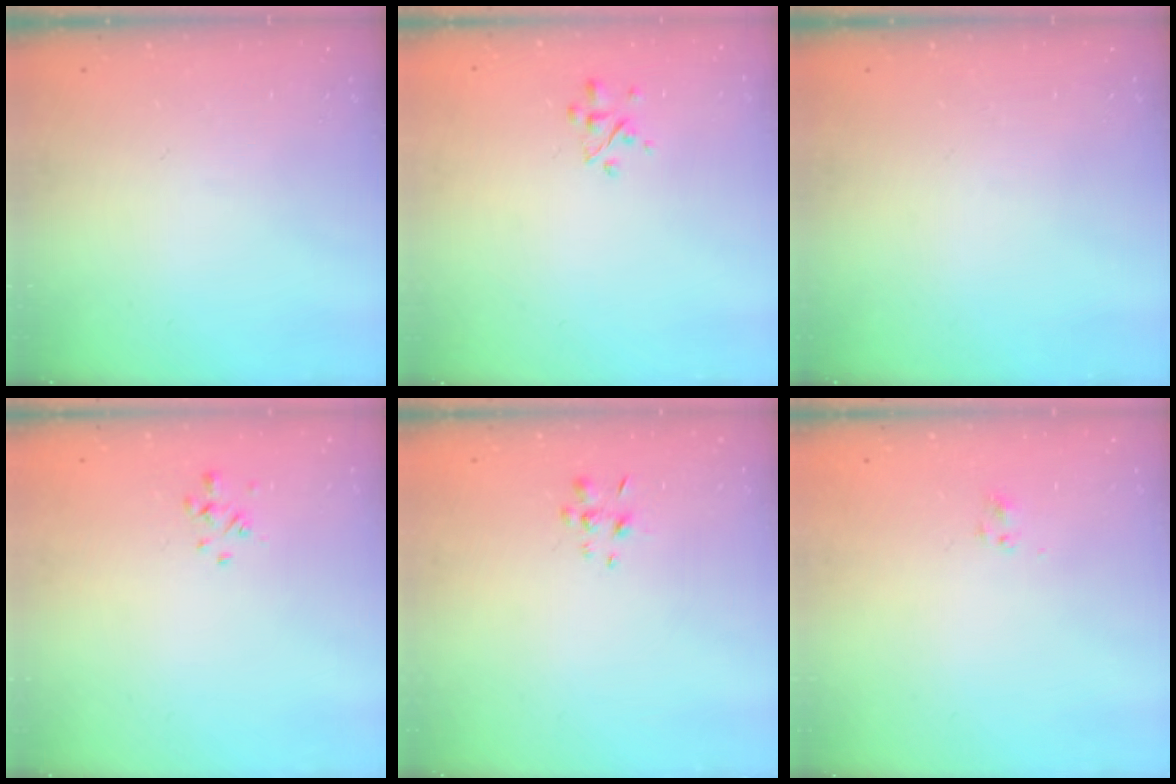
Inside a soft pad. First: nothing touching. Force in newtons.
{"total": 2.3, "press": 2.3, "slide": 0.6}
{"total": 0.0}
{"total": 0.9, "press": 0.7, "slide": 0.5}
{"total": 1.3, "press": 1.2, "slide": 0.5}
{"total": 1.3, "press": 1.1, "slide": 0.8}